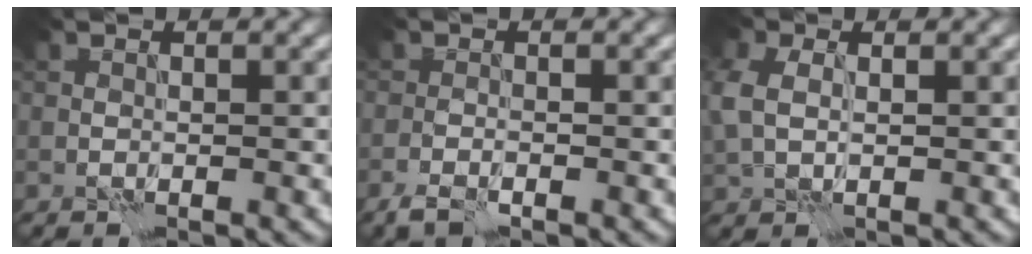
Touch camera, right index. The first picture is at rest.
{"total": 1.8, "force": [-1.4, 0.5, 1.1], "torque": [-0.026, -0.004, -0.031]}
{"total": 3.8, "force": [0.6, 2.7, 2.6], "torque": [-0.076, 0.005, 0.012]}